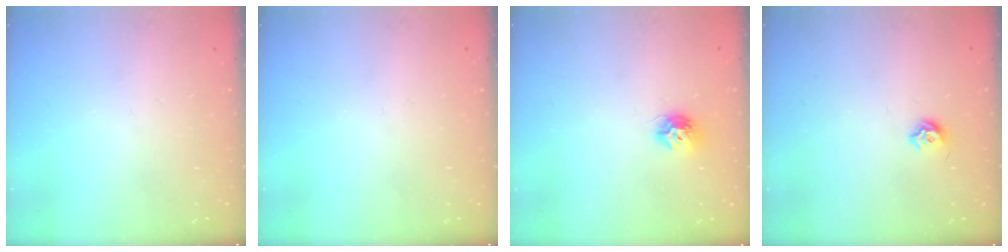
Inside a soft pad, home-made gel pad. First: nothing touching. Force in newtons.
{"total": 0.0}
{"total": 8.0, "press": 8.0, "slide": 0.5}
{"total": 6.0, "press": 5.9, "slide": 1.0}